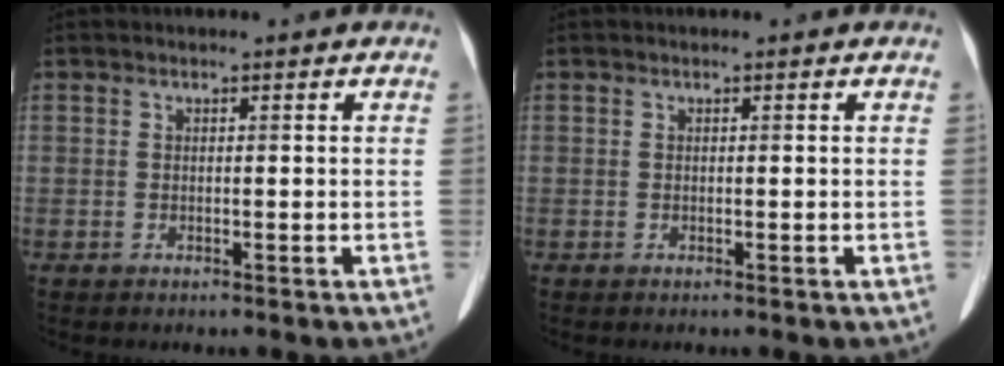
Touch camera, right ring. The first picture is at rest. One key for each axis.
{"total": 0.0}